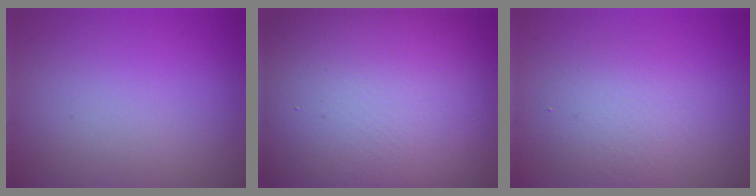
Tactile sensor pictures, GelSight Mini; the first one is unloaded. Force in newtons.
{"total": 20.5, "press": 20.4, "slide": 1.1}
{"total": 3.2, "press": 3.2, "slide": 0.1}